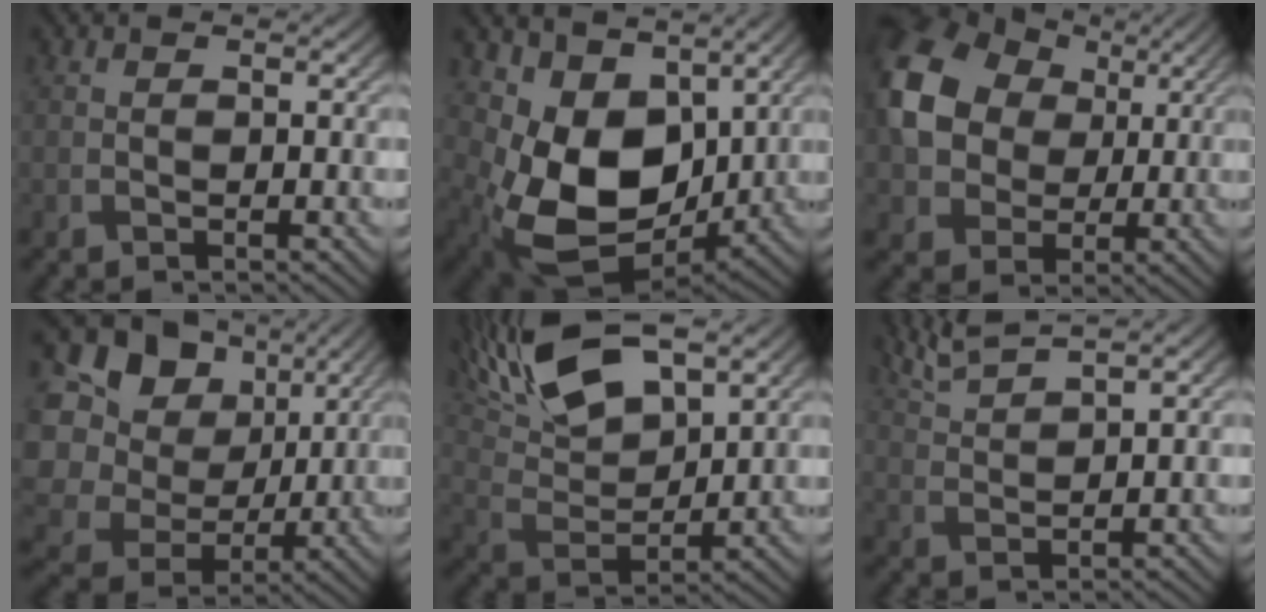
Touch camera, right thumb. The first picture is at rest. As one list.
[{"total": 11.3, "force": [1.9, 8.1, 7.7], "torque": [-0.177, -0.028, 0.035]}, {"total": 14.1, "force": [2.8, 11.2, 8.1], "torque": [-0.200, 0.006, 0.047]}, {"total": 18.5, "force": [2.9, 16.0, 8.8], "torque": [-0.274, 0.004, 0.068]}, {"total": 15.0, "force": [9.7, 5.6, 10.0], "torque": [-0.221, 0.022, 0.164]}, {"total": 4.9, "force": [4.0, 0.7, 2.8], "torque": [-0.059, 0.015, 0.084]}]